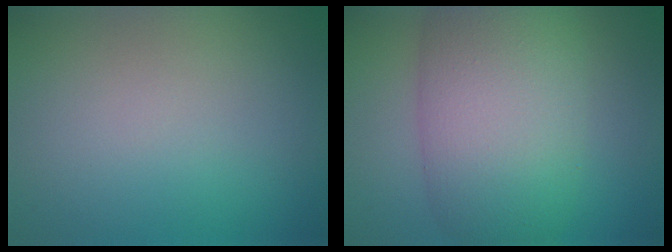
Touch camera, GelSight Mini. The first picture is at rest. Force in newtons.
{"total": 10.1, "press": 10.0, "slide": 0.3}